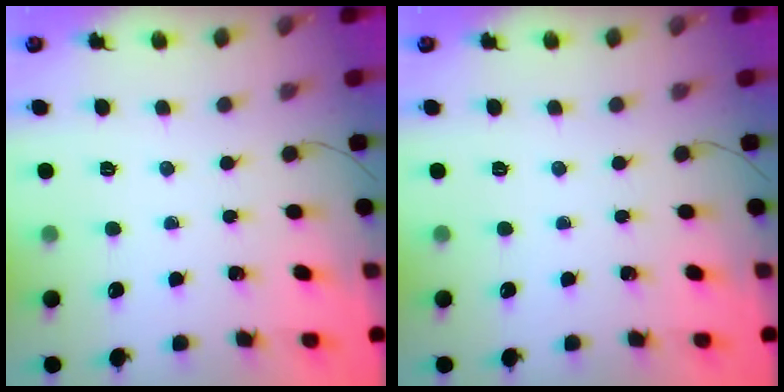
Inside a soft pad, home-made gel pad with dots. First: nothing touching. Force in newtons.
{"total": 0.0}